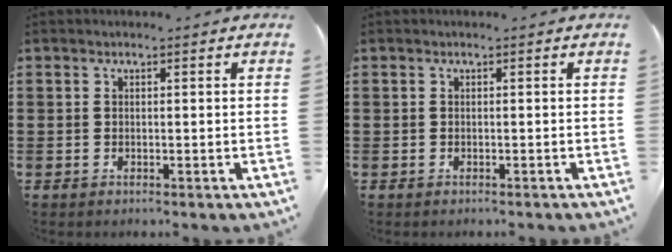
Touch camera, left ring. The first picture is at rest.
{"total": 0.0}